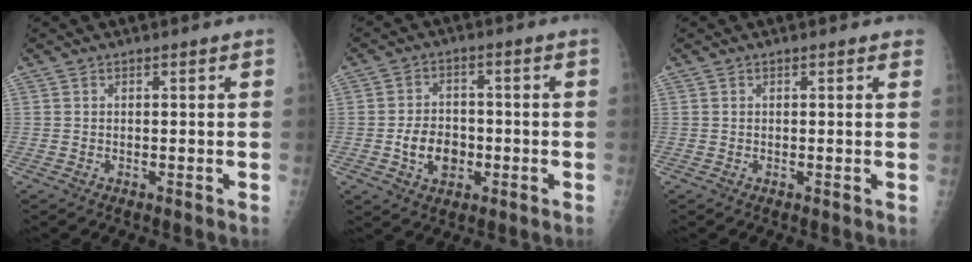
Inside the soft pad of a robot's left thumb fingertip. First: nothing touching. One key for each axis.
{"total": 7.1, "fx": -1.9, "fy": 5.4, "fz": 4.2, "tx": -0.046, "ty": 0.012, "tz": -0.030}
{"total": 0.7, "fx": 0.6, "fy": 0.2, "fz": 0.3, "tx": 0.000, "ty": 0.000, "tz": 0.003}